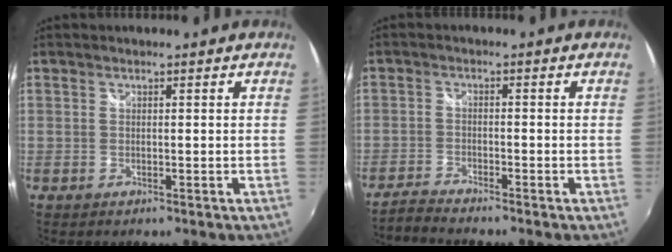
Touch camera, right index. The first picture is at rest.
{"total": 3.9, "force": [-3.8, 0.3, 0.9], "torque": [-0.036, -0.009, -0.077]}